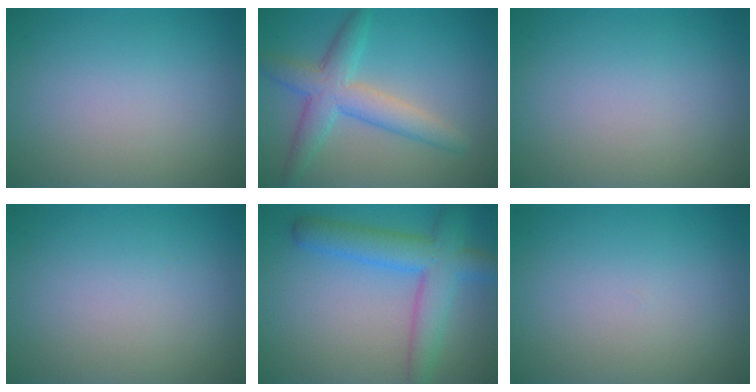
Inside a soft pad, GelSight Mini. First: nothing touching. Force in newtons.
{"total": 4.8, "press": 4.8, "slide": 0.1}
{"total": 0.0}
{"total": 0.0}
{"total": 5.9, "press": 5.9, "slide": 0.2}
{"total": 0.0}